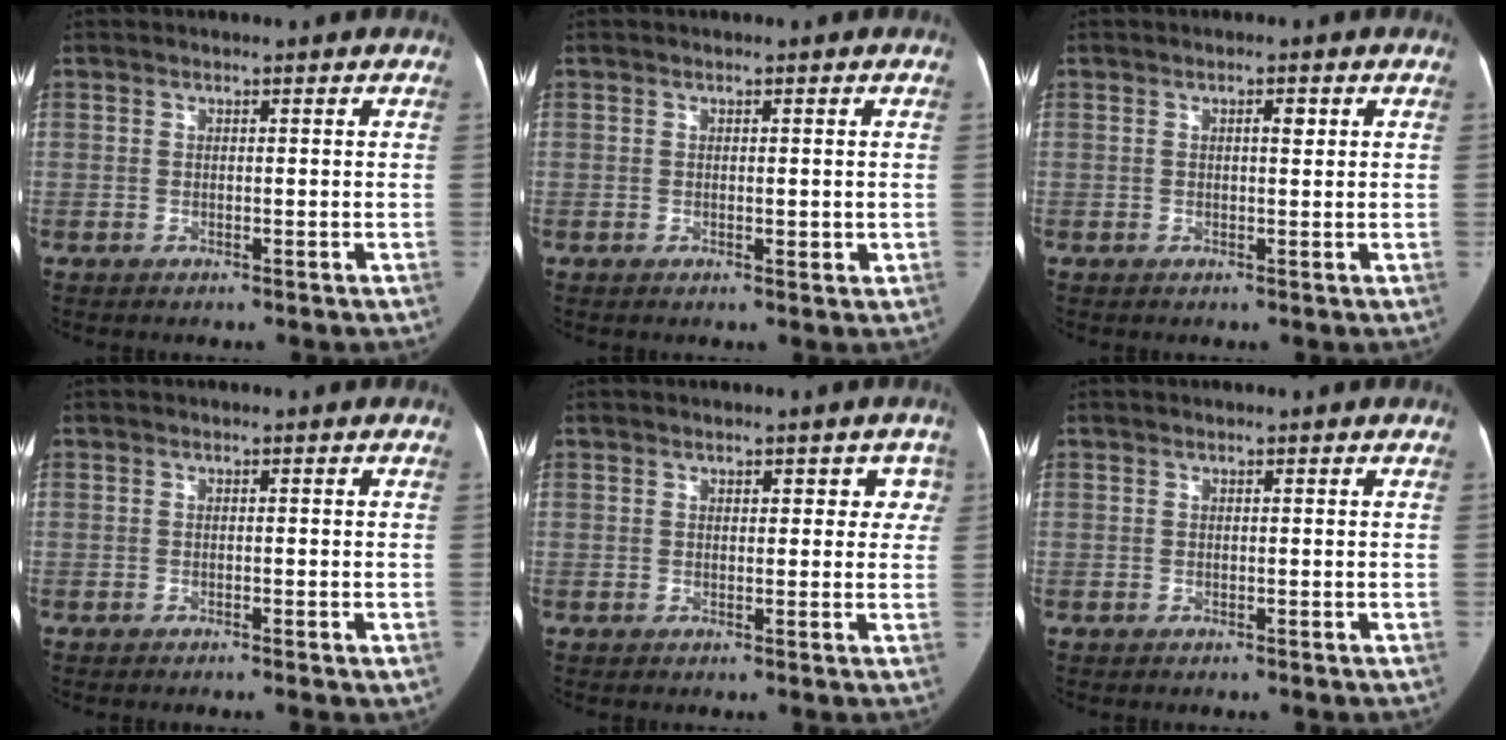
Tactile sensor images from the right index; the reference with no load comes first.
{"total": 1.5, "force": [0.0, 0.7, 1.3], "torque": [-0.018, -0.003, 0.002]}
{"total": 1.6, "force": [0.5, 0.5, 1.5], "torque": [-0.023, 0.003, 0.006]}
{"total": 0.9, "force": [-0.5, 0.0, 0.8], "torque": [-0.012, -0.001, -0.007]}
{"total": 3.7, "force": [1.5, 2.3, 2.4], "torque": [0.000, 0.012, 0.012]}
{"total": 0.0}